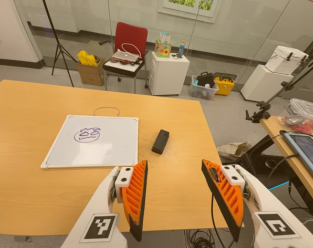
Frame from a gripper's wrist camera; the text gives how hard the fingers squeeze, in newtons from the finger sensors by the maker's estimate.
{"total": 0.0}